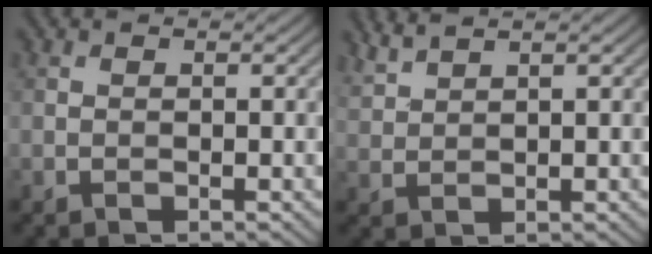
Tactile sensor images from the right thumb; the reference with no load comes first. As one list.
[{"total": 2.7, "force": [2.4, 0.3, 1.1], "torque": [-0.026, 0.009, 0.059]}]